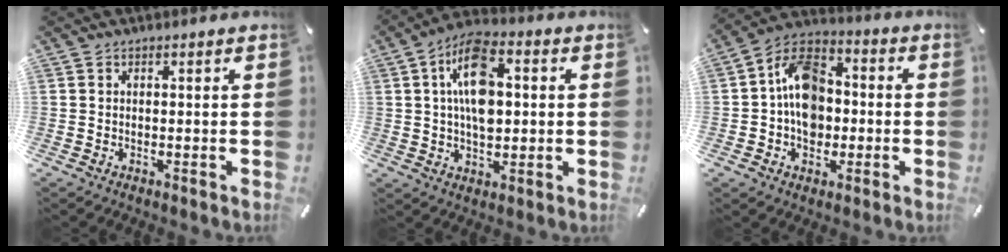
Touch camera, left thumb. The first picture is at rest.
{"total": 12.3, "force": [2.0, 7.3, 9.7], "torque": [-0.179, 0.006, 0.033]}
{"total": 12.5, "force": [-1.0, 9.9, 7.5], "torque": [-0.133, 0.025, -0.017]}